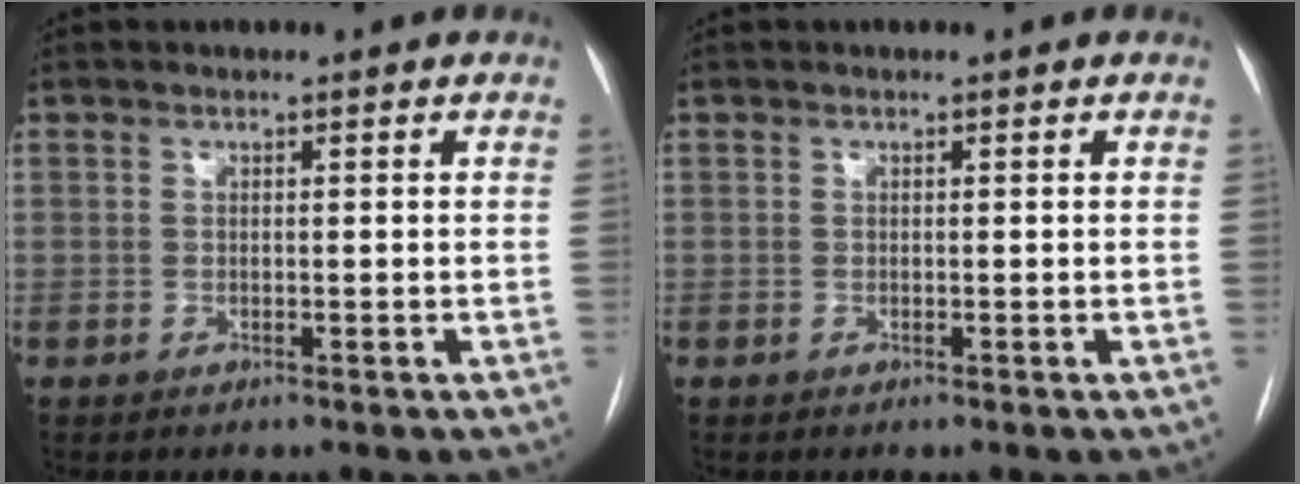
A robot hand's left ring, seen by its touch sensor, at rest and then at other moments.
{"total": 0.0}